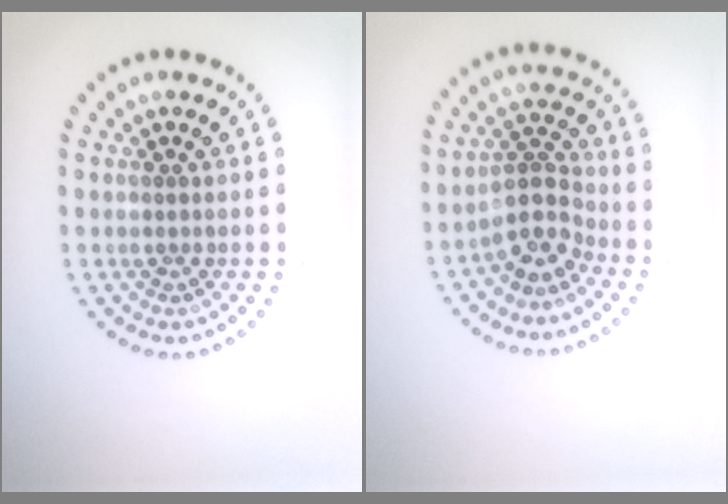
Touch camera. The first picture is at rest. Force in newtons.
{"total": 3.3, "press": 2.7, "slide": 1.8}